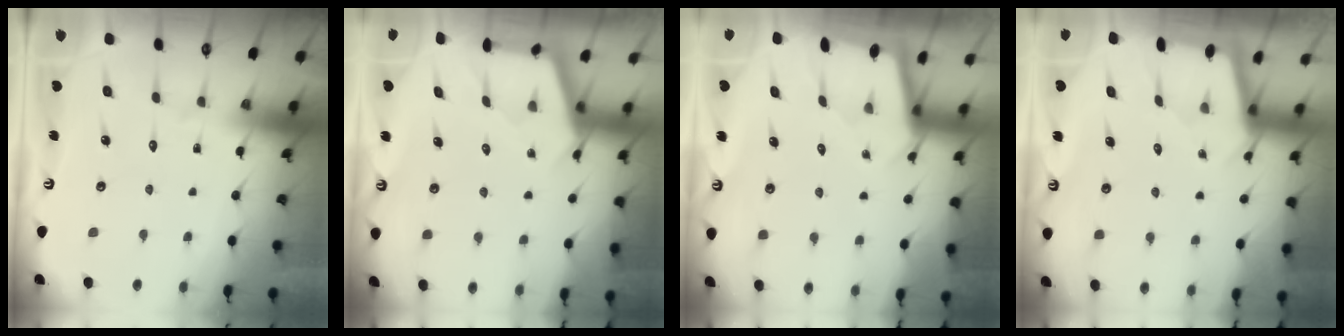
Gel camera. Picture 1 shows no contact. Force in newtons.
{"total": 2.8, "press": 2.8, "slide": 0.4}
{"total": 1.7, "press": 1.7, "slide": 0.2}
{"total": 1.9, "press": 1.9, "slide": 0.1}